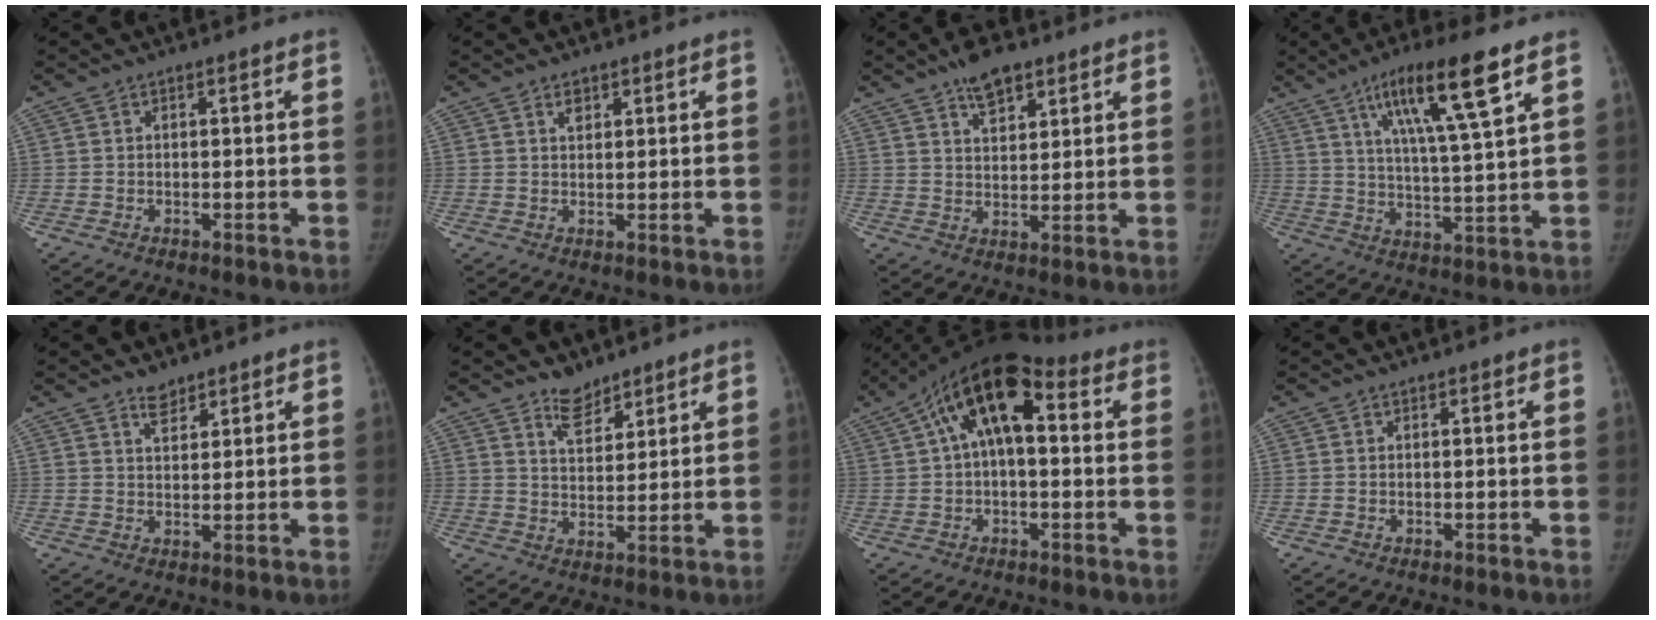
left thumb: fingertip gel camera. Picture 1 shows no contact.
{"total": 1.9, "force": [1.2, 1.2, 0.9], "torque": [0.001, -0.007, 0.019]}
{"total": 7.3, "force": [5.0, 3.4, 4.1], "torque": [-0.039, -0.025, 0.080]}
{"total": 14.5, "force": [7.7, 1.7, 12.1], "torque": [-0.208, -0.030, 0.133]}
{"total": 3.4, "force": [2.7, 1.7, 1.1], "torque": [0.001, -0.022, 0.047]}
{"total": 5.7, "force": [4.5, 2.8, 2.0], "torque": [-0.008, -0.037, 0.081]}
{"total": 14.2, "force": [3.6, 7.0, 11.8], "torque": [-0.186, 0.038, 0.048]}
{"total": 0.0}